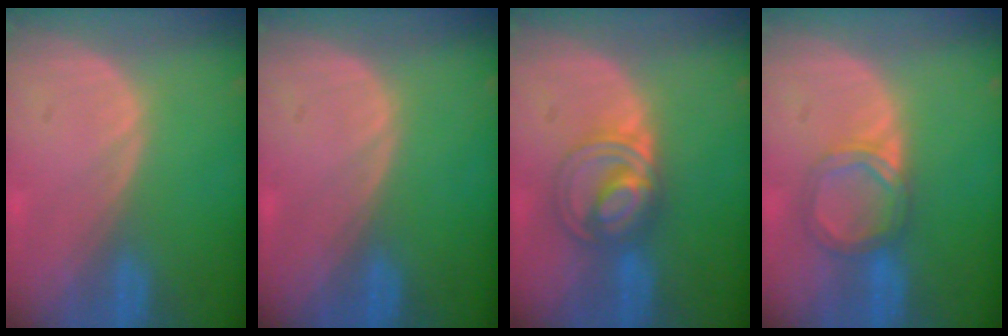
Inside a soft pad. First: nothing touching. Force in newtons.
{"total": 0.0}
{"total": 6.3, "press": 6.3, "slide": 0.1}
{"total": 4.5, "press": 4.5, "slide": 0.4}